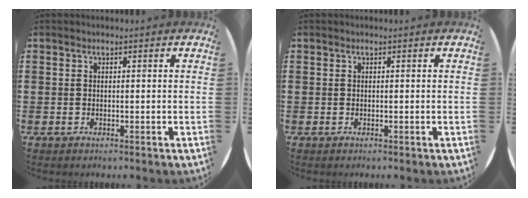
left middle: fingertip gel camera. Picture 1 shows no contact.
{"total": 0.0}